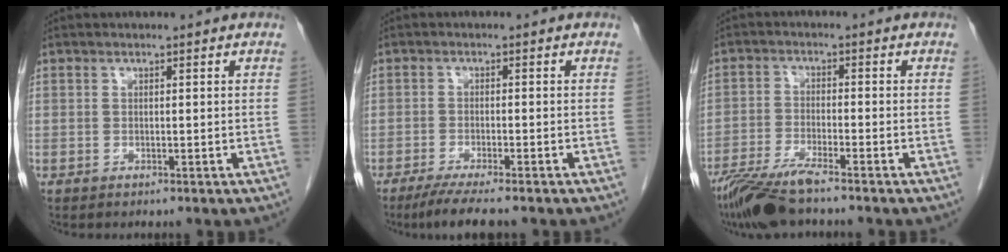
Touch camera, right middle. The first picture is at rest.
{"total": 6.6, "force": [-5.2, 0.5, 4.0], "torque": [-0.063, -0.015, -0.080]}
{"total": 7.8, "force": [-6.2, 0.3, 4.8], "torque": [-0.094, -0.024, -0.119]}